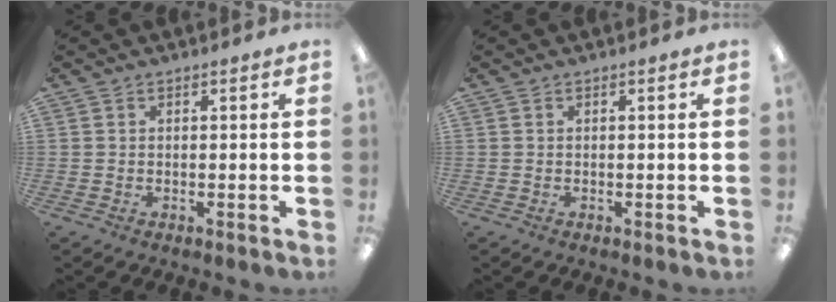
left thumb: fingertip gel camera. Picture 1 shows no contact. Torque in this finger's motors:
{"motor_torque": [-0.01, -0.01, 0.07, -0.07, 0.00]}